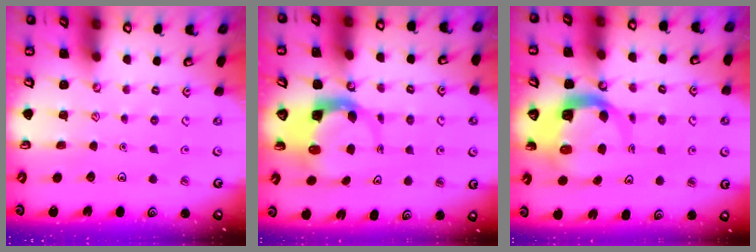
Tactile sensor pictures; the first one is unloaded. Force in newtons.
{"total": 4.0, "press": 3.9, "slide": 0.6}
{"total": 8.2, "press": 8.1, "slide": 1.1}